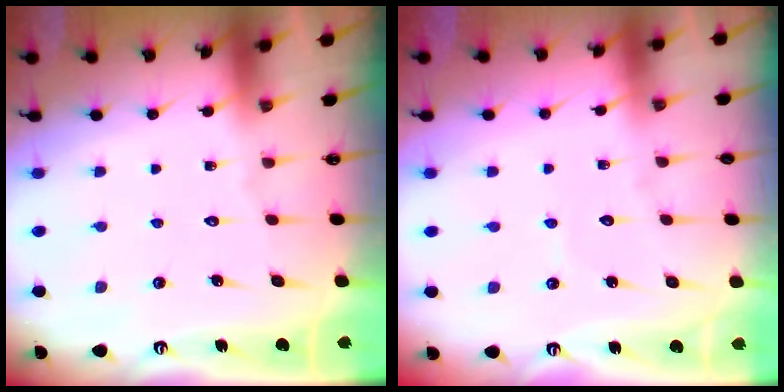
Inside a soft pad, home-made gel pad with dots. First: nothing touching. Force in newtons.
{"total": 2.8, "press": 2.8, "slide": 0.3}